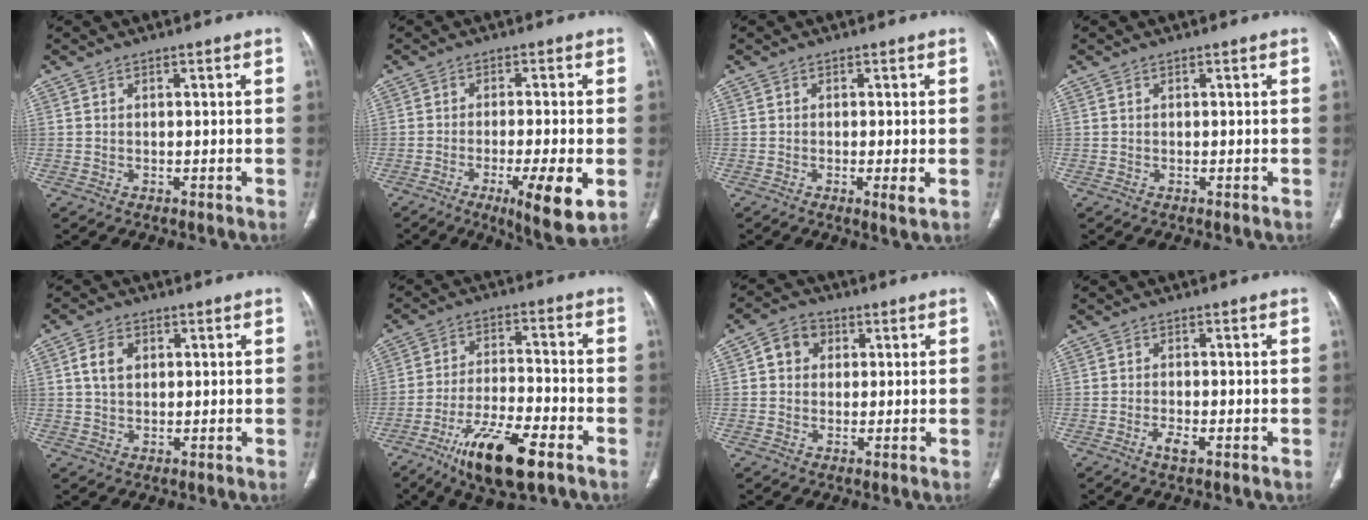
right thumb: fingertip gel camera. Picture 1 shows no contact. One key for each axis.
{"total": 10.7, "fx": -3.7, "fy": 1.8, "fz": 9.9, "tx": -0.150, "ty": -0.015, "tz": -0.055}
{"total": 2.4, "fx": -0.5, "fy": 0.2, "fz": 2.4, "tx": -0.048, "ty": -0.010, "tz": -0.012}
{"total": 0.0}
{"total": 4.7, "fx": 1.3, "fy": 3.3, "fz": 3.1, "tx": -0.050, "ty": 0.000, "tz": 0.022}
{"total": 14.8, "fx": -8.6, "fy": 4.3, "fz": 11.3, "tx": -0.204, "ty": 0.031, "tz": -0.146}
{"total": 5.3, "fx": 1.3, "fy": 4.6, "fz": 2.4, "tx": -0.020, "ty": 0.006, "tz": 0.016}
{"total": 2.3, "fx": -1.2, "fy": 0.7, "fz": 1.9, "tx": -0.040, "ty": 0.000, "tz": -0.024}